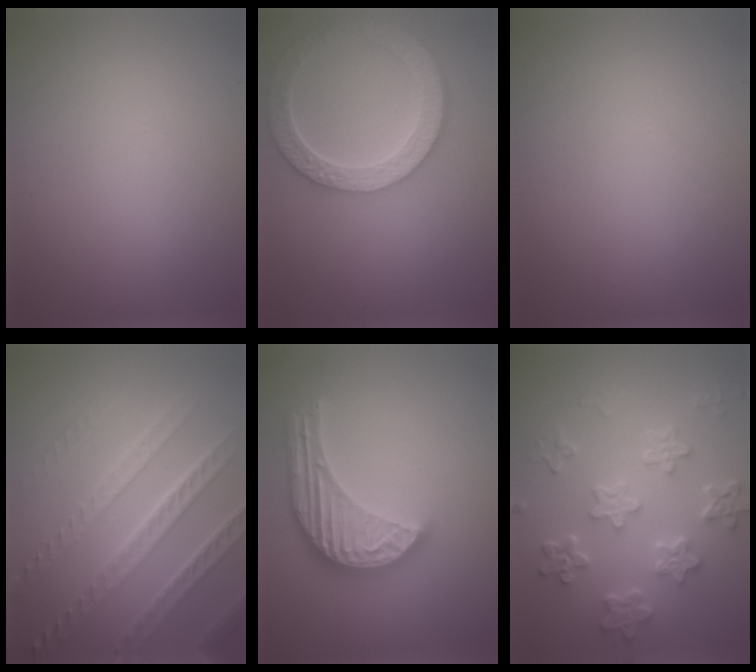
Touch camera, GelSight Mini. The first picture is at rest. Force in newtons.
{"total": 6.5, "press": 5.1, "slide": 4.1}
{"total": 0.0}
{"total": 7.5, "press": 5.3, "slide": 5.3}
{"total": 5.6, "press": 5.6, "slide": 0.6}
{"total": 5.9, "press": 4.6, "slide": 3.7}